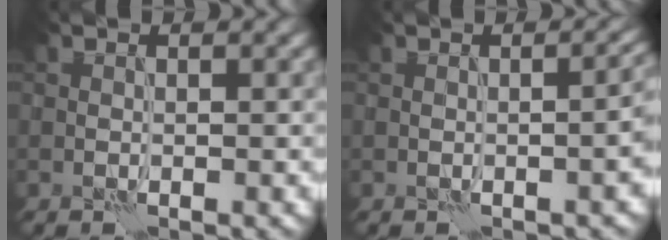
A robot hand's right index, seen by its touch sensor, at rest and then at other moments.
{"total": 4.5, "force": [-0.4, 2.0, 4.0], "torque": [-0.022, 0.007, 0.002]}